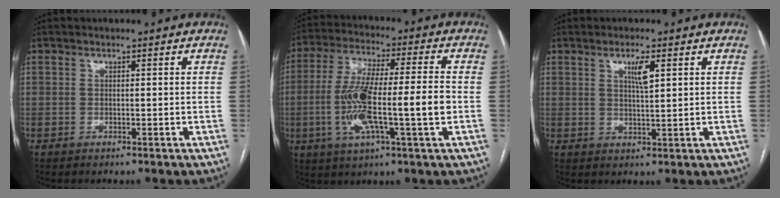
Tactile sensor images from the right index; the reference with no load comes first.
{"total": 14.7, "force": [-2.6, 1.3, 14.4], "torque": [-0.277, 0.004, -0.048]}
{"total": 3.4, "force": [1.5, 0.3, 3.0], "torque": [-0.053, -0.003, 0.025]}